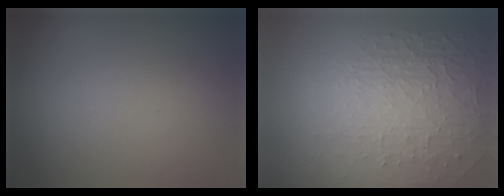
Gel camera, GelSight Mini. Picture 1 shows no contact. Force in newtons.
{"total": 5.1, "press": 3.4, "slide": 3.7}